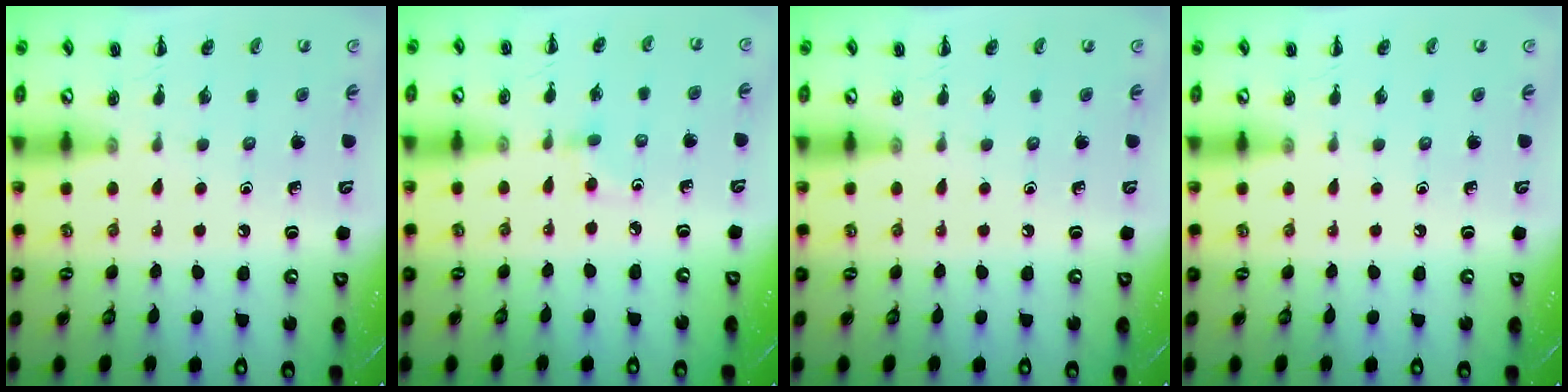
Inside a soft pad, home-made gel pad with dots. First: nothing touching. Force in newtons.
{"total": 2.5, "press": 2.3, "slide": 1.0}
{"total": 0.0}
{"total": 0.0}